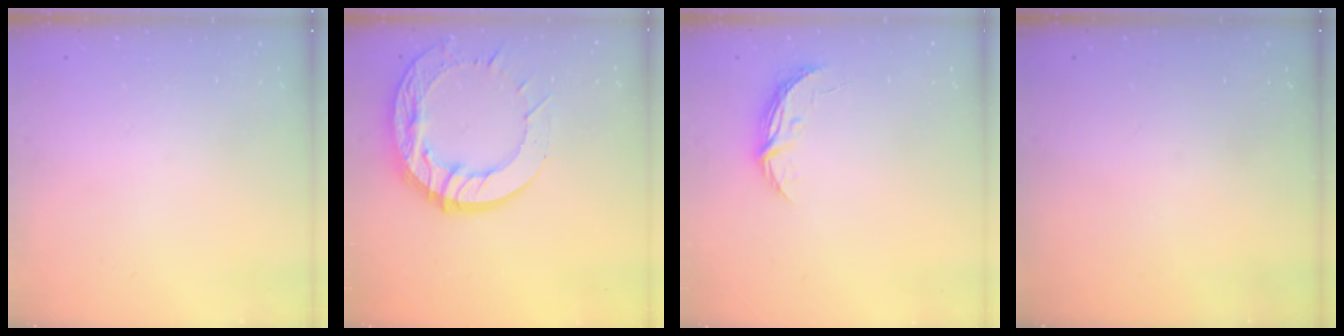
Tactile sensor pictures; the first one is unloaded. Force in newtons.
{"total": 20.5, "press": 20.5, "slide": 1.9}
{"total": 4.6, "press": 4.6, "slide": 0.4}
{"total": 0.0}